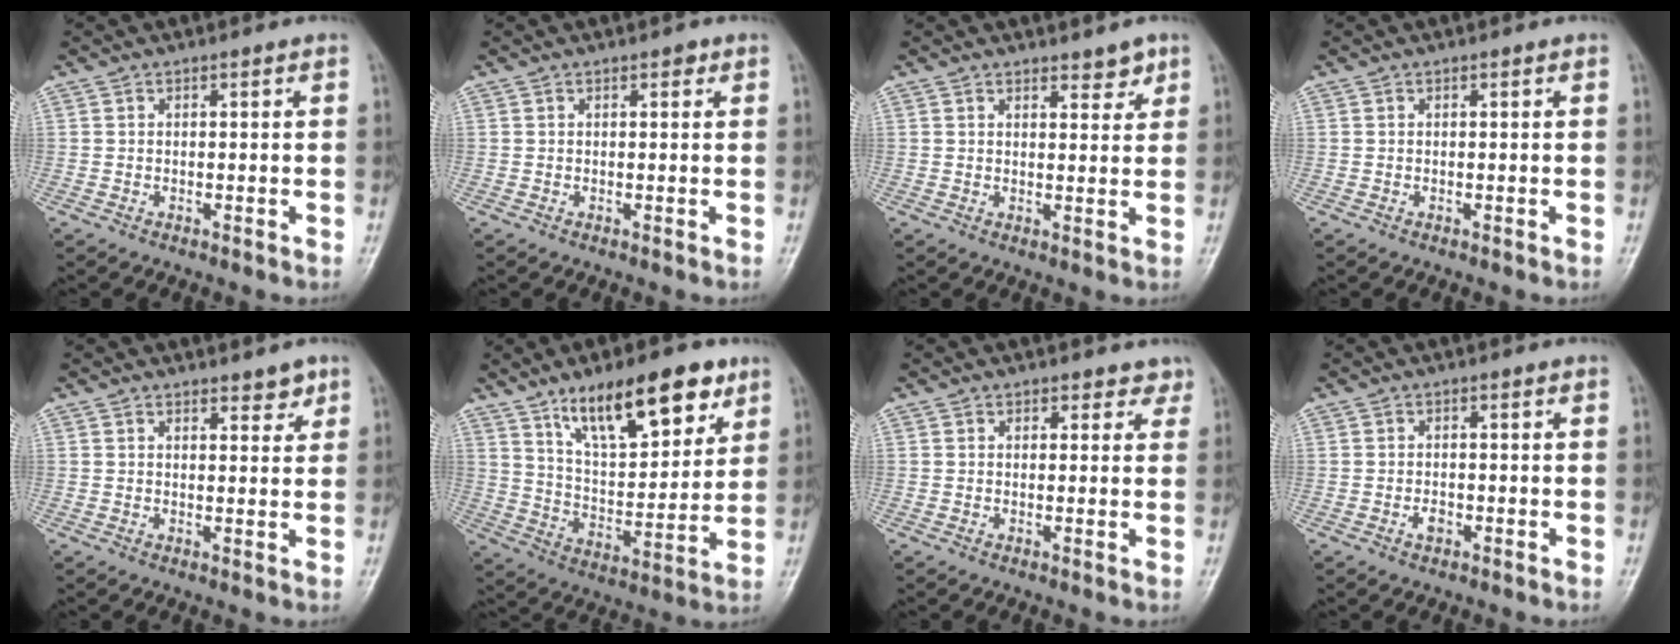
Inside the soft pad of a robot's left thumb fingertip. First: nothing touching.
{"total": 0.9, "force": [0.6, 0.5, 0.5], "torque": [0.001, -0.001, 0.005]}
{"total": 3.1, "force": [2.5, 1.4, 1.4], "torque": [0.000, -0.017, 0.035]}
{"total": 0.0}
{"total": 3.0, "force": [2.3, 1.3, 1.3], "torque": [0.000, -0.015, 0.032]}
{"total": 18.3, "force": [11.1, 7.2, 12.6], "torque": [-0.156, -0.051, 0.190]}
{"total": 2.8, "force": [2.1, 1.8, 0.3], "torque": [0.031, -0.009, 0.016]}
{"total": 1.6, "force": [-0.6, 1.1, 1.0], "torque": [-0.014, 0.002, -0.011]}